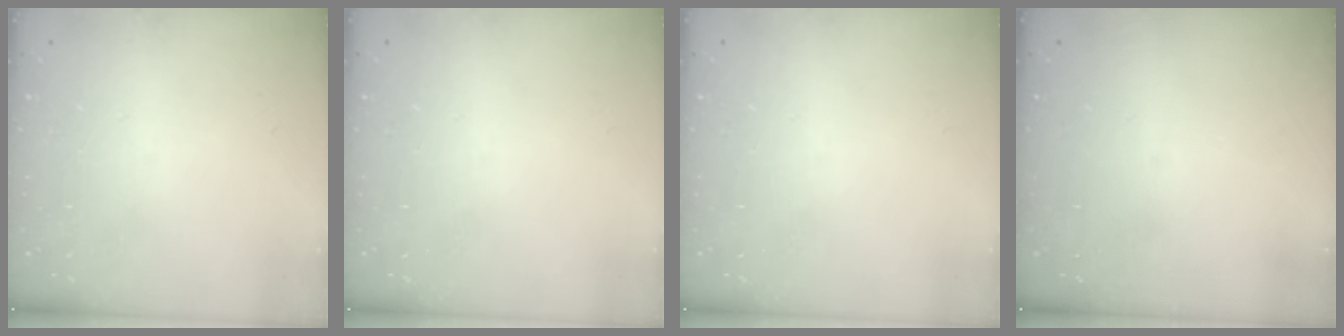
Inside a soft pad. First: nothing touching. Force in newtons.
{"total": 0.0}
{"total": 0.0}
{"total": 0.0}